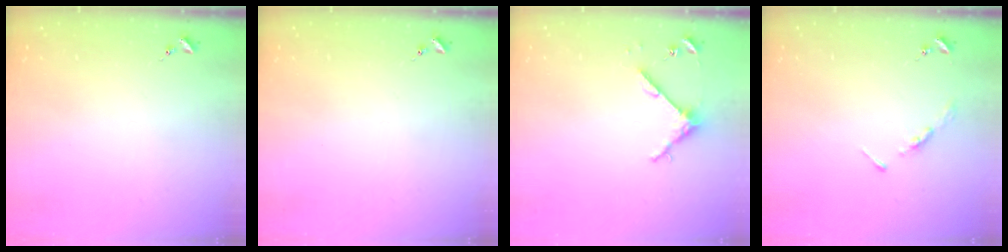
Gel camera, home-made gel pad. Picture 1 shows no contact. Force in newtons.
{"total": 0.0}
{"total": 4.5, "press": 4.5, "slide": 0.5}
{"total": 3.5, "press": 3.5, "slide": 0.4}